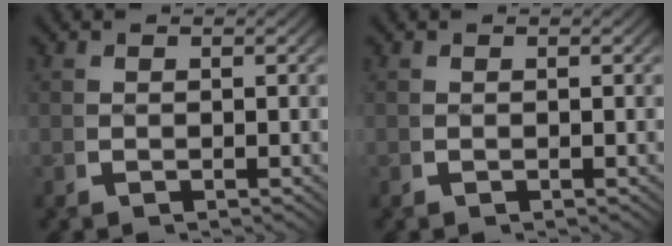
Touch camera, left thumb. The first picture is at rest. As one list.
[{"total": 0.0}]